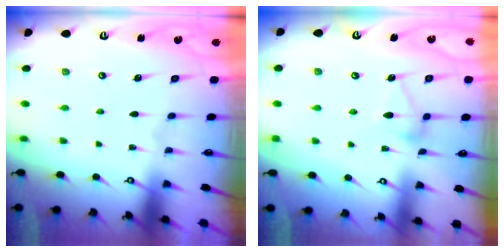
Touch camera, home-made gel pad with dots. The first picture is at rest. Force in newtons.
{"total": 7.5, "press": 7.4, "slide": 0.4}